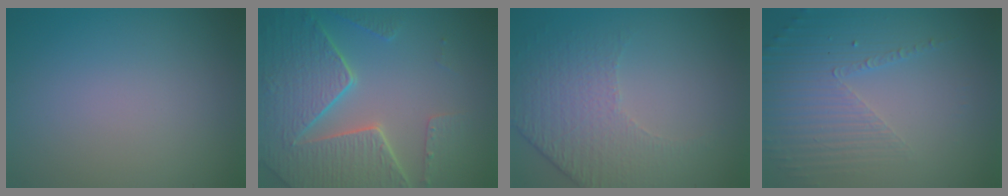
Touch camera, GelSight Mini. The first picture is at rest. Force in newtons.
{"total": 8.3, "press": 6.1, "slide": 5.6}
{"total": 4.7, "press": 3.3, "slide": 3.3}
{"total": 5.2, "press": 3.1, "slide": 4.1}